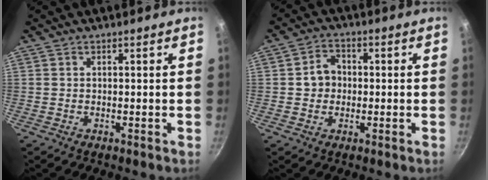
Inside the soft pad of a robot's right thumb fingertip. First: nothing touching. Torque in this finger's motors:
{"motor_torque": [0.09, 0.10, 0.03, -0.03, 0.00]}